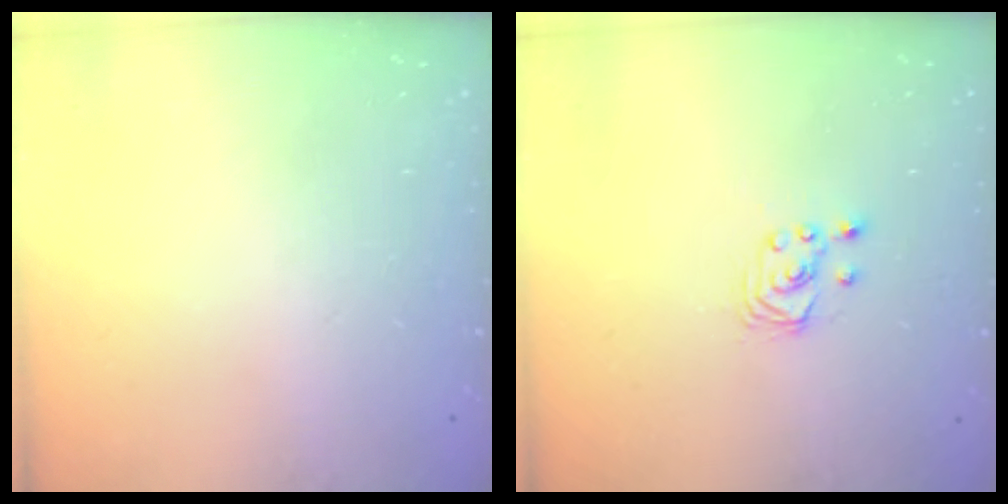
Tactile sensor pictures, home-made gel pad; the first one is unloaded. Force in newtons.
{"total": 2.1, "press": 2.1, "slide": 0.3}